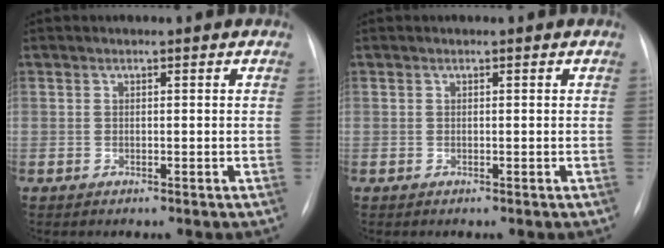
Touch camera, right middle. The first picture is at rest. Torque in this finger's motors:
{"motor_torque": [0.00, 0.00, 0.03, 0.01]}